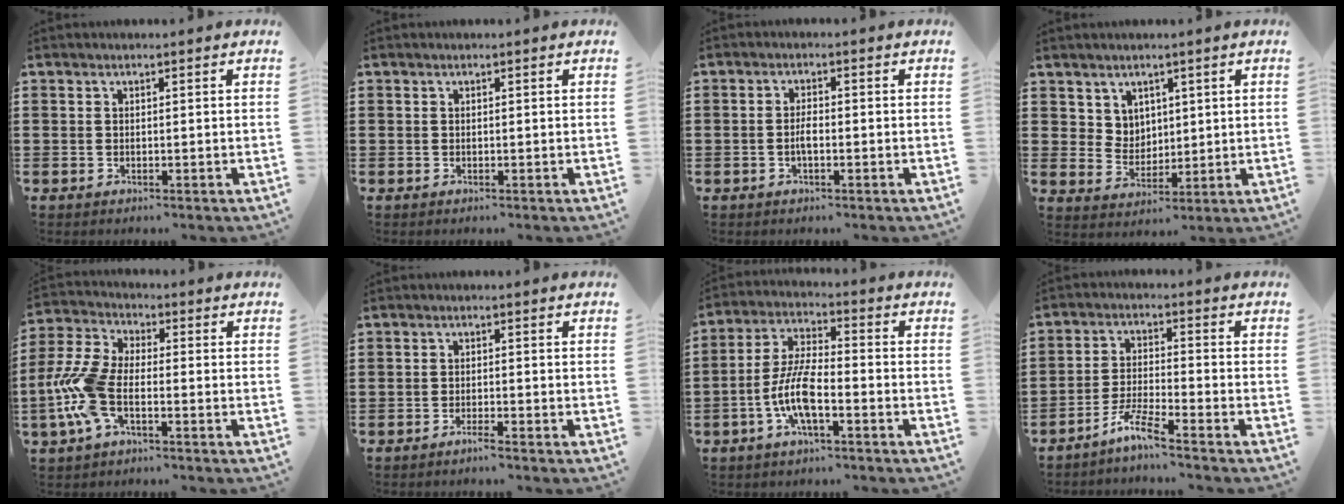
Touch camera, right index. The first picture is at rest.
{"total": 0.0}
{"total": 2.0, "force": [-0.6, 0.7, 1.8], "torque": [-0.041, 0.001, -0.013]}
{"total": 4.2, "force": [3.0, 3.0, 0.5], "torque": [-0.025, 0.003, 0.057]}
{"total": 9.1, "force": [-2.6, 4.2, 7.6], "torque": [-0.198, -0.009, -0.054]}
{"total": 1.7, "force": [-1.4, -0.3, 0.7], "torque": [-0.012, -0.004, -0.026]}
{"total": 8.1, "force": [-3.2, 2.3, 7.1], "torque": [-0.169, -0.011, -0.067]}
{"total": 4.3, "force": [-3.8, -0.4, 2.1], "torque": [-0.059, -0.010, -0.079]}